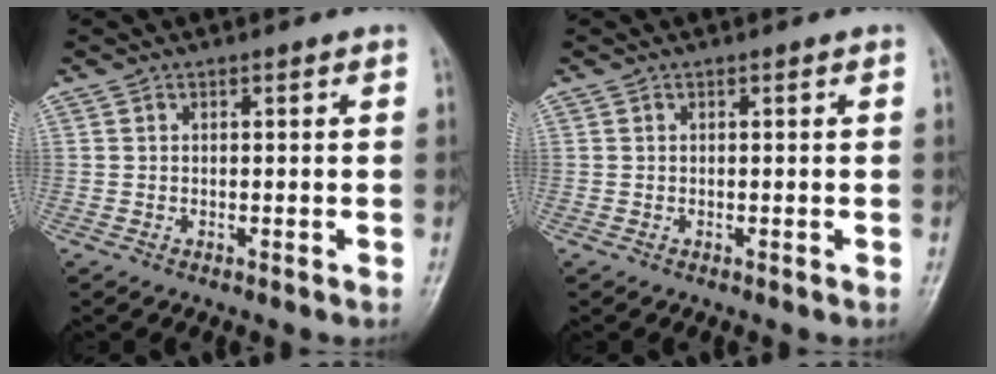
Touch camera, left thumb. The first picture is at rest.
{"total": 0.0}